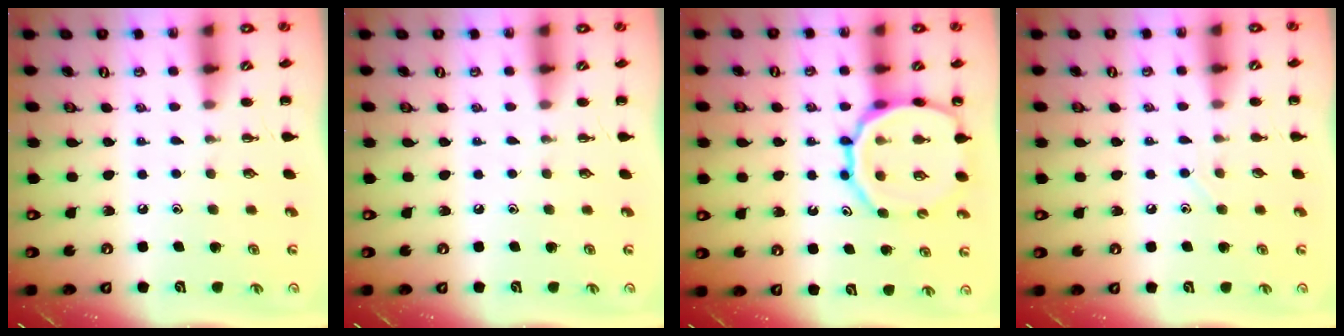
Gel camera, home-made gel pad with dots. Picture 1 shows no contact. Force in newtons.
{"total": 0.0}
{"total": 17.8, "press": 17.6, "slide": 2.8}
{"total": 3.0, "press": 2.8, "slide": 1.0}